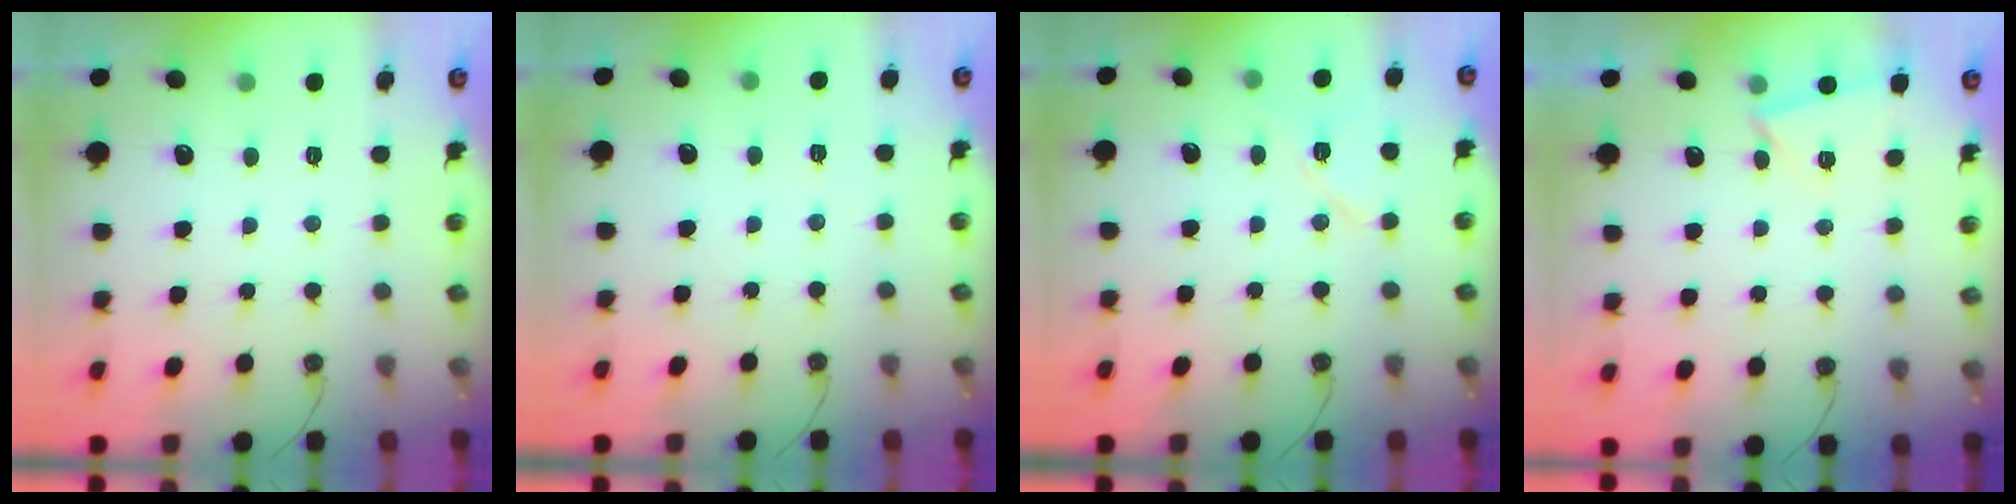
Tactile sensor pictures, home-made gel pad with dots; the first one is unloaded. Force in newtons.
{"total": 2.5, "press": 1.1, "slide": 2.2}
{"total": 9.4, "press": 9.4, "slide": 1.1}
{"total": 3.6, "press": 2.7, "slide": 2.4}